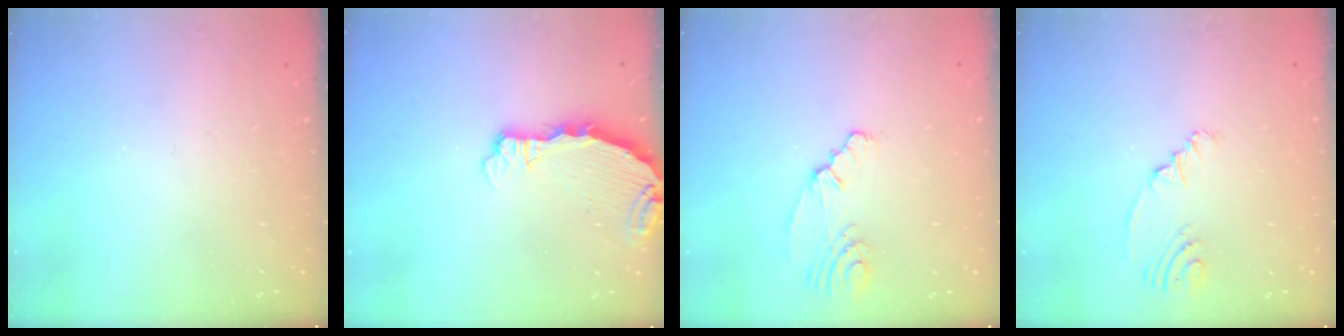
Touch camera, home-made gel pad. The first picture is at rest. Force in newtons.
{"total": 4.8, "press": 4.7, "slide": 0.7}
{"total": 3.1, "press": 2.8, "slide": 1.3}
{"total": 5.6, "press": 2.8, "slide": 4.9}